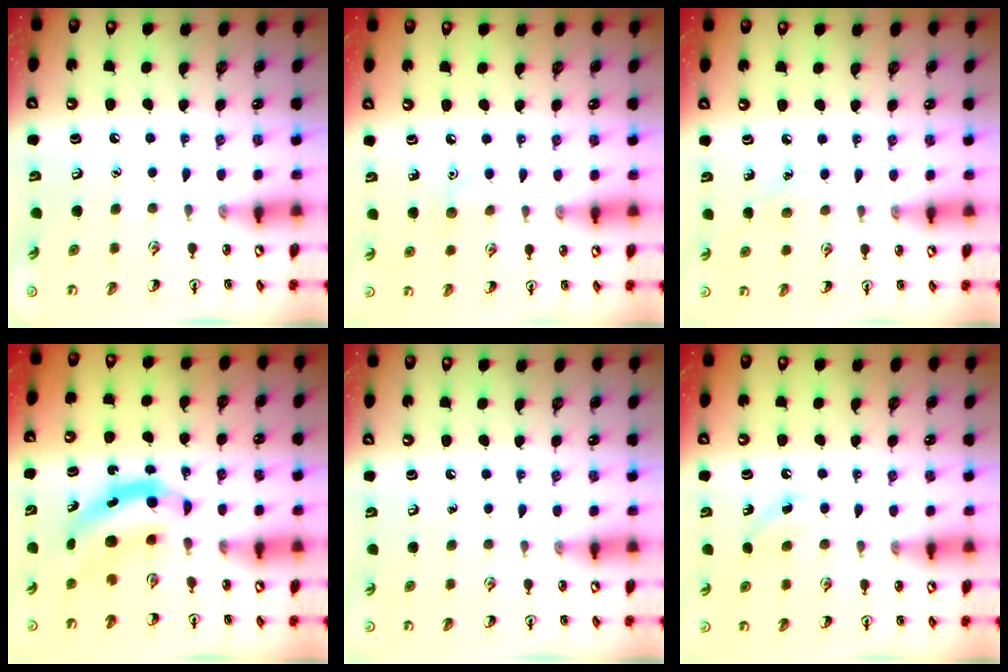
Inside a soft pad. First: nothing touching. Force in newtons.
{"total": 4.4, "press": 4.2, "slide": 1.4}
{"total": 5.3, "press": 5.0, "slide": 1.6}
{"total": 5.2, "press": 5.1, "slide": 0.8}
{"total": 0.0}
{"total": 2.8, "press": 2.6, "slide": 0.9}